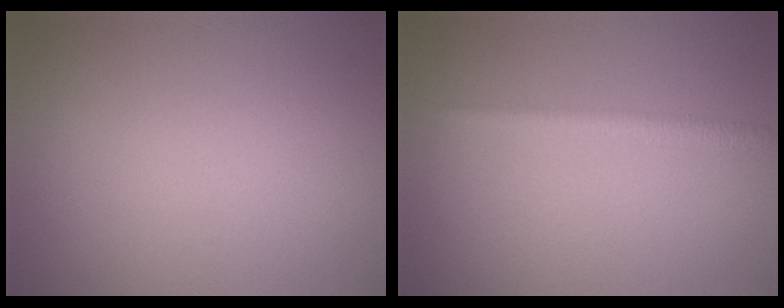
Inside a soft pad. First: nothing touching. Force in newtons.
{"total": 1.7, "press": 1.7, "slide": 0.1}